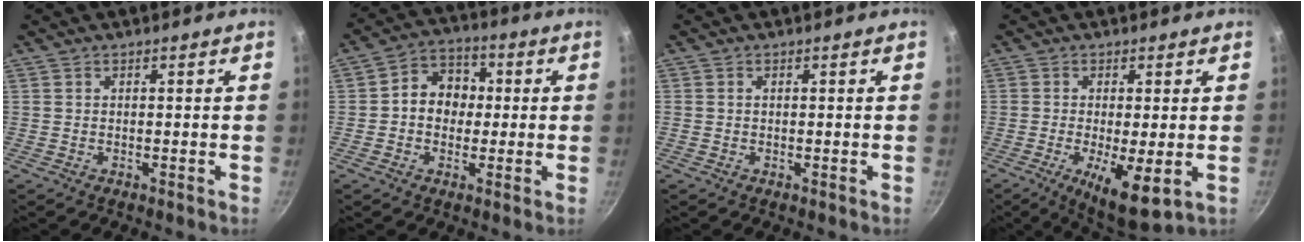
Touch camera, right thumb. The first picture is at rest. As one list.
[{"total": 8.5, "force": [0.2, 7.1, 4.6], "torque": [-0.030, 0.019, -0.011]}, {"total": 0.0}, {"total": 9.3, "force": [-2.1, 2.6, 8.7], "torque": [-0.144, -0.012, -0.024]}]